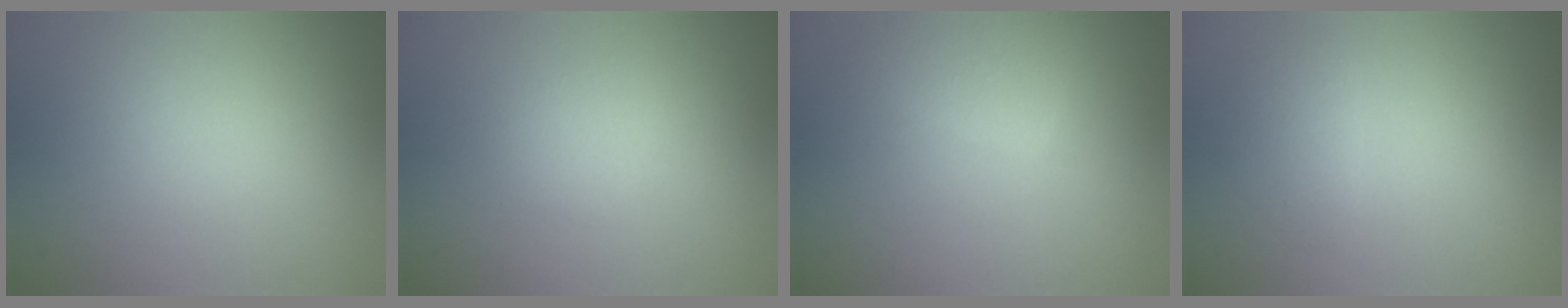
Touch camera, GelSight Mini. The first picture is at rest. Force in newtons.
{"total": 1.0, "press": 1.0, "slide": 0.0}
{"total": 2.8, "press": 2.8, "slide": 0.2}
{"total": 1.5, "press": 1.5, "slide": 0.1}